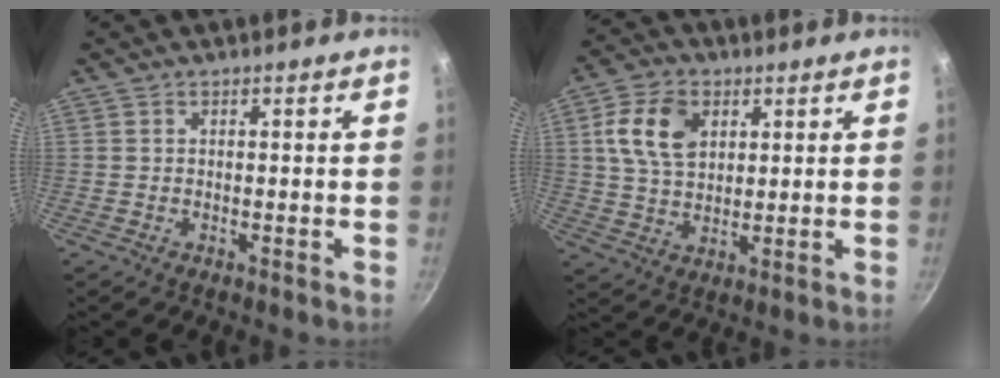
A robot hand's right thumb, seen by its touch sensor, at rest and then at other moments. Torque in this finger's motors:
{"motor_torque": [0.19, 1.96, 0.55, -0.19, 0.16]}